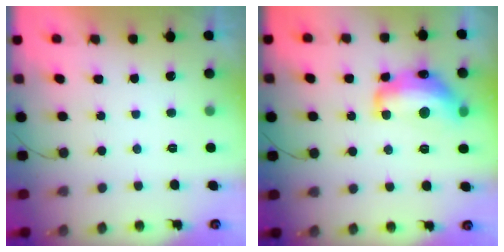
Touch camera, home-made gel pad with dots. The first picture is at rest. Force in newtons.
{"total": 14.9, "press": 14.8, "slide": 0.9}